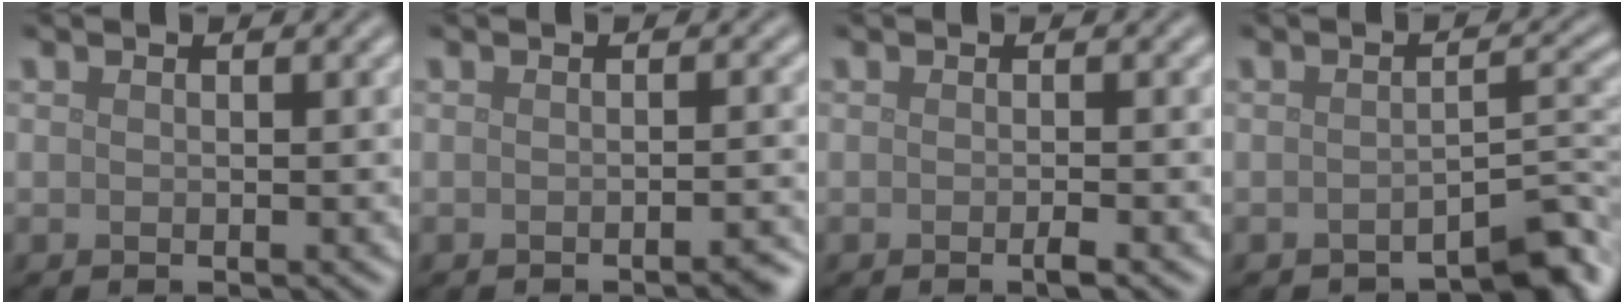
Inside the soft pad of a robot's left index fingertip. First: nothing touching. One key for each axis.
{"total": 1.6, "fx": -1.0, "fy": 0.4, "fz": 1.1, "tx": -0.008, "ty": 0.001, "tz": -0.016}
{"total": 1.1, "fx": -0.5, "fy": 0.1, "fz": 0.9, "tx": -0.014, "ty": -0.002, "tz": -0.010}
{"total": 3.8, "fx": -2.9, "fy": 0.9, "fz": 2.2, "tx": -0.021, "ty": 0.009, "tz": -0.042}